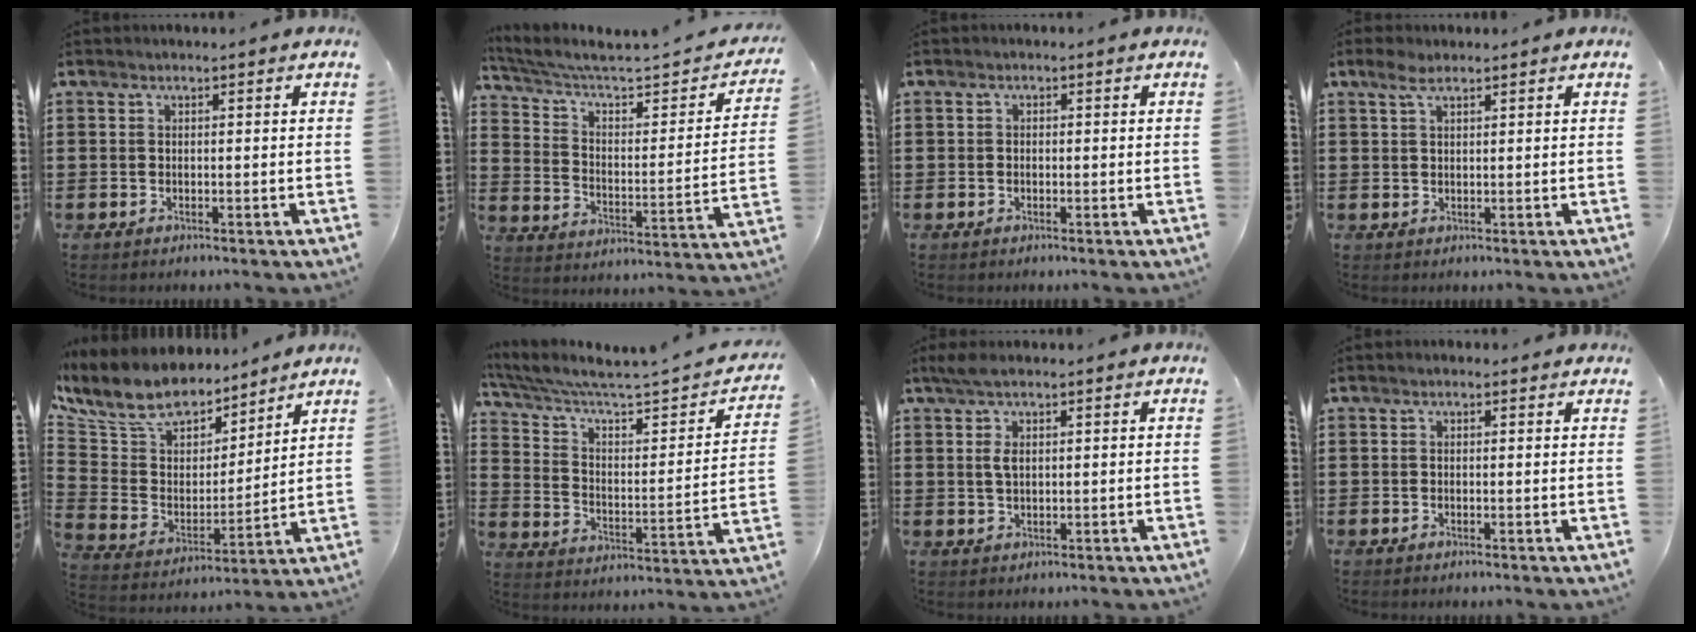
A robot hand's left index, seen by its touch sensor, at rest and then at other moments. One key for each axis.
{"total": 4.4, "fx": 3.1, "fy": 1.3, "fz": 2.8, "tx": -0.073, "ty": -0.029, "tz": 0.043}
{"total": 0.7, "fx": -0.3, "fy": 0.5, "fz": 0.4, "tx": -0.009, "ty": 0.002, "tz": -0.006}
{"total": 2.8, "fx": 1.7, "fy": 1.5, "fz": 1.6, "tx": -0.037, "ty": 0.008, "tz": 0.031}
{"total": 10.1, "fx": 8.8, "fy": 4.1, "fz": 2.8, "tx": -0.104, "ty": -0.051, "tz": 0.159}
{"total": 4.6, "fx": 3.3, "fy": 0.9, "fz": 3.1, "tx": -0.078, "ty": -0.034, "tz": 0.048}
{"total": 3.2, "fx": 1.4, "fy": 1.2, "fz": 2.7, "tx": -0.057, "ty": 0.007, "tz": 0.023}
{"total": 0.6, "fx": 0.3, "fy": 0.4, "fz": 0.4, "tx": -0.008, "ty": 0.005, "tz": 0.004}